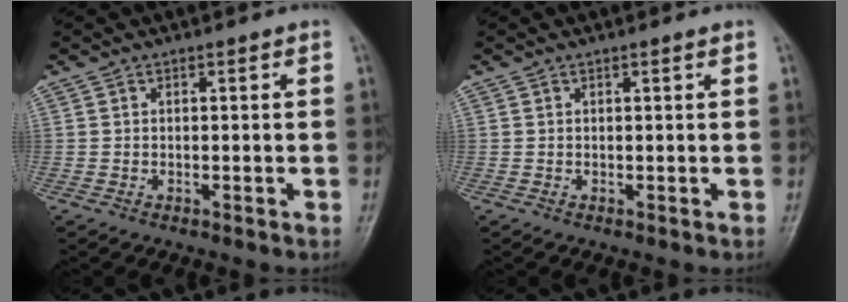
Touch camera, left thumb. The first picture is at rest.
{"total": 0.6, "force": [0.4, 0.0, 0.5], "torque": [-0.009, -0.001, 0.006]}